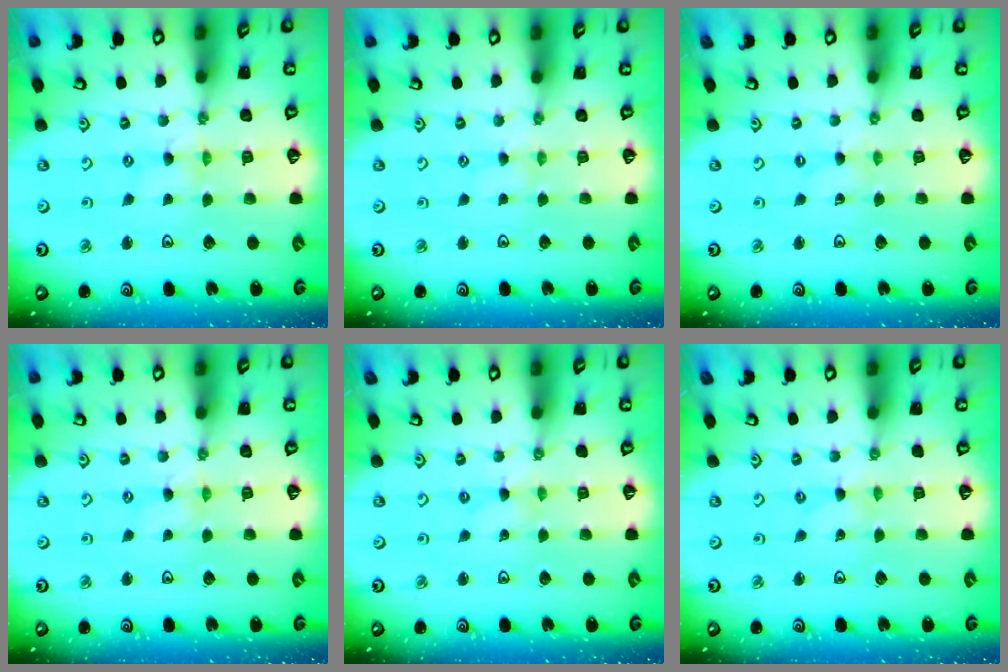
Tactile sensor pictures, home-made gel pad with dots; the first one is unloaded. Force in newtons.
{"total": 0.7, "press": 0.7, "slide": 0.2}
{"total": 0.0}
{"total": 0.0}
{"total": 0.0}
{"total": 0.0}